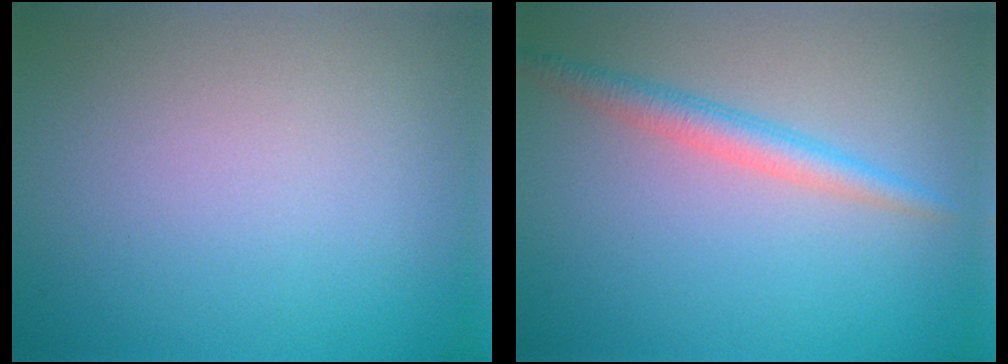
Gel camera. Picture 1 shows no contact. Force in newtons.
{"total": 2.6, "press": 2.6, "slide": 0.0}